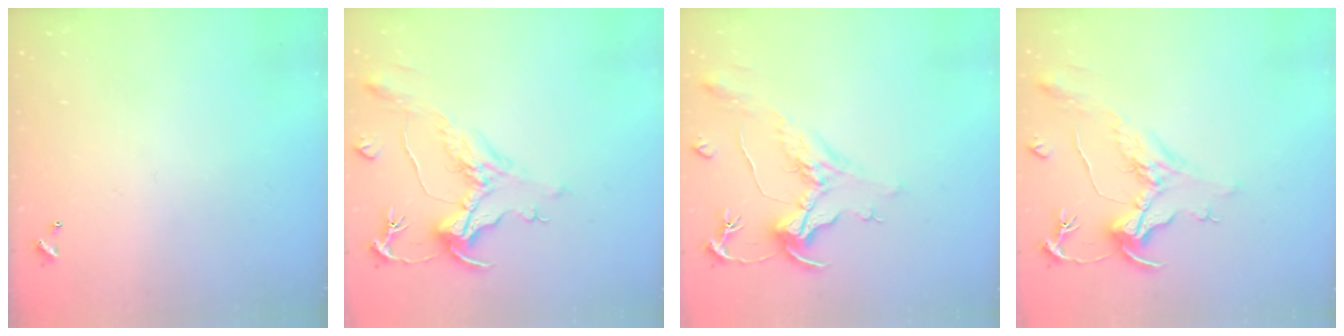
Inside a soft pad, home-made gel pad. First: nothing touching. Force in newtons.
{"total": 1.5, "press": 0.9, "slide": 1.2}
{"total": 2.2, "press": 1.7, "slide": 1.4}
{"total": 2.2, "press": 1.7, "slide": 1.4}